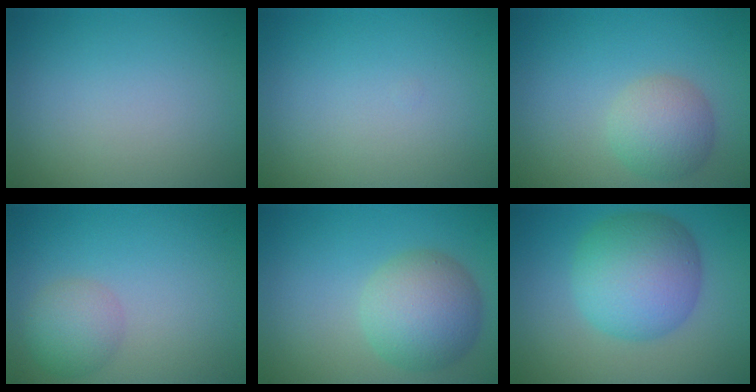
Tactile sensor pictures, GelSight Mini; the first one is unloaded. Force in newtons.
{"total": 0.0}
{"total": 3.7, "press": 3.7, "slide": 0.1}
{"total": 2.8, "press": 2.8, "slide": 0.1}
{"total": 6.0, "press": 6.0, "slide": 0.3}
{"total": 7.9, "press": 7.9, "slide": 0.1}